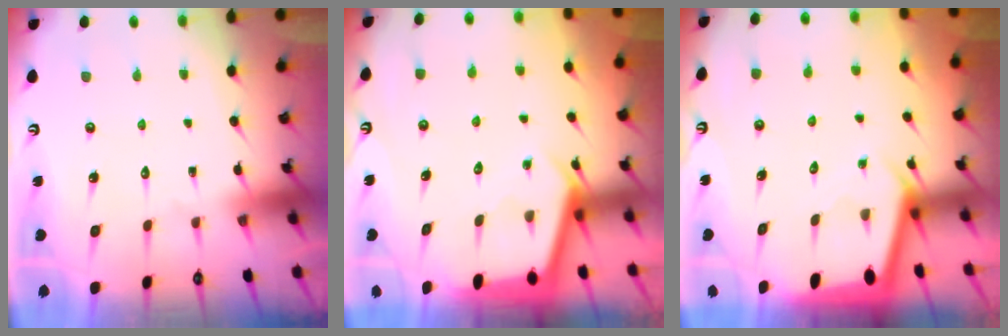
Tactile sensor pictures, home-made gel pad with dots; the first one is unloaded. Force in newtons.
{"total": 2.9, "press": 2.9, "slide": 0.3}
{"total": 2.3, "press": 2.3, "slide": 0.1}